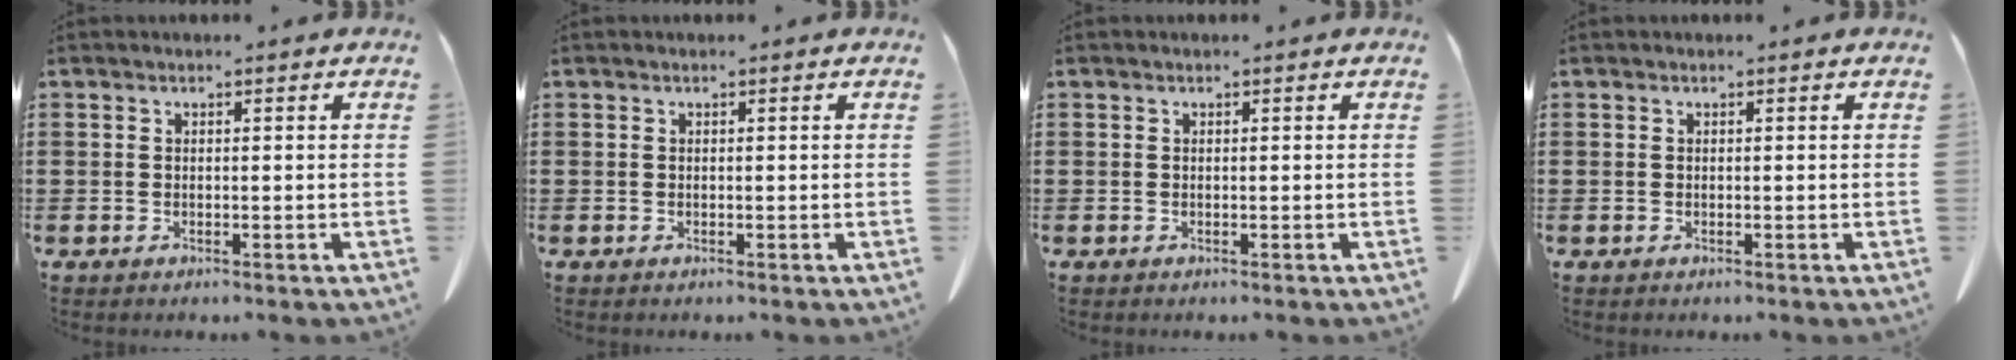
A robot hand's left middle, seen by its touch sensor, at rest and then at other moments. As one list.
[{"total": 0.0}, {"total": 0.0}, {"total": 0.0}]